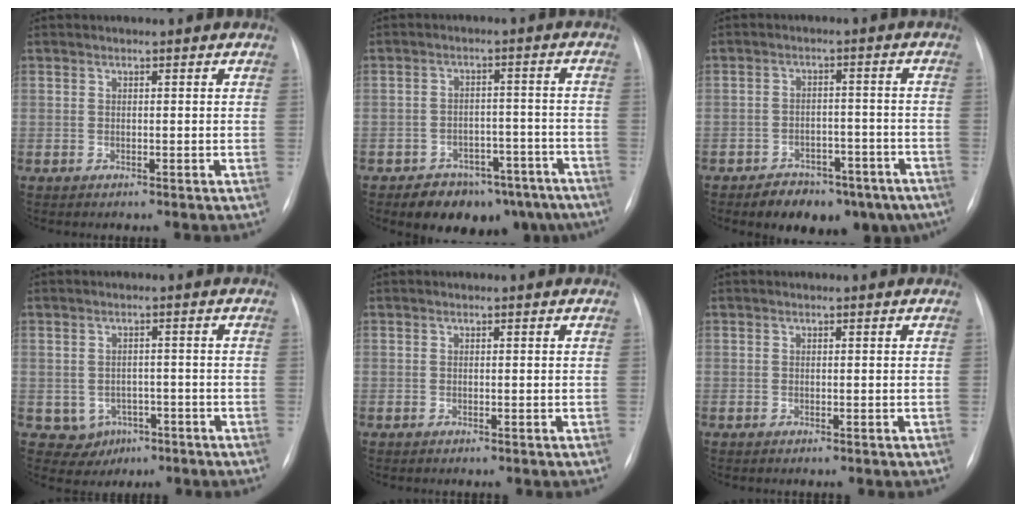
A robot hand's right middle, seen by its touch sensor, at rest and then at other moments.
{"total": 13.0, "force": [-10.0, 7.0, 4.4], "torque": [-0.032, 0.034, -0.124]}
{"total": 11.7, "force": [-8.6, 6.2, 5.2], "torque": [-0.047, 0.024, -0.114]}
{"total": 4.5, "force": [-1.7, 4.1, 0.8], "torque": [-0.005, 0.007, -0.012]}
{"total": 0.0}
{"total": 0.0}